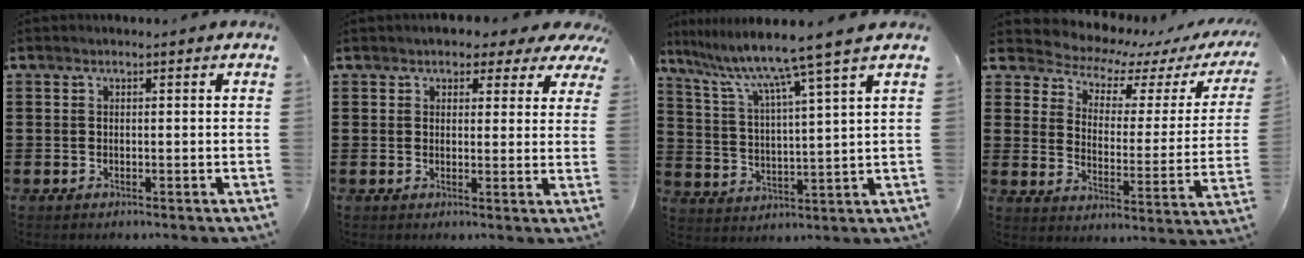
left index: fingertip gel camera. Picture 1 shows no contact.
{"total": 3.2, "force": [2.5, 1.5, 1.4], "torque": [-0.022, -0.010, 0.040]}
{"total": 9.0, "force": [7.1, -1.4, 5.4], "torque": [-0.132, -0.047, 0.111]}
{"total": 4.3, "force": [4.0, 1.4, 0.9], "torque": [-0.049, -0.039, 0.061]}